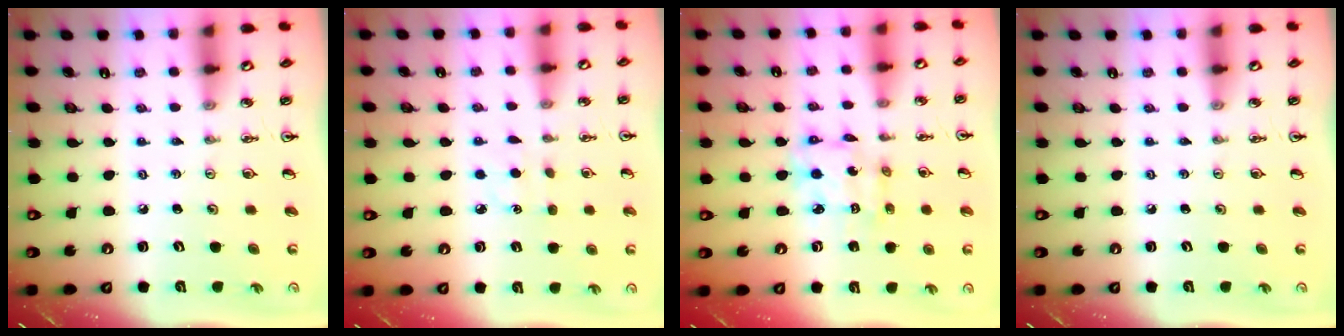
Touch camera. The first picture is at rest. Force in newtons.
{"total": 3.8, "press": 3.7, "slide": 0.4}
{"total": 8.2, "press": 8.2, "slide": 0.6}
{"total": 0.0}